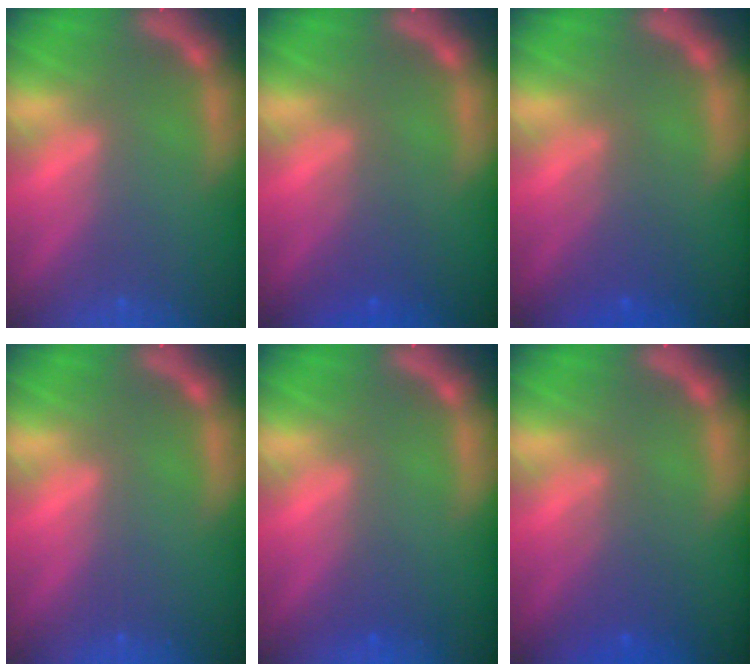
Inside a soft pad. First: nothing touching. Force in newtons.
{"total": 2.4}
{"total": 3.0}
{"total": 0.0}
{"total": 1.0}
{"total": 3.0}